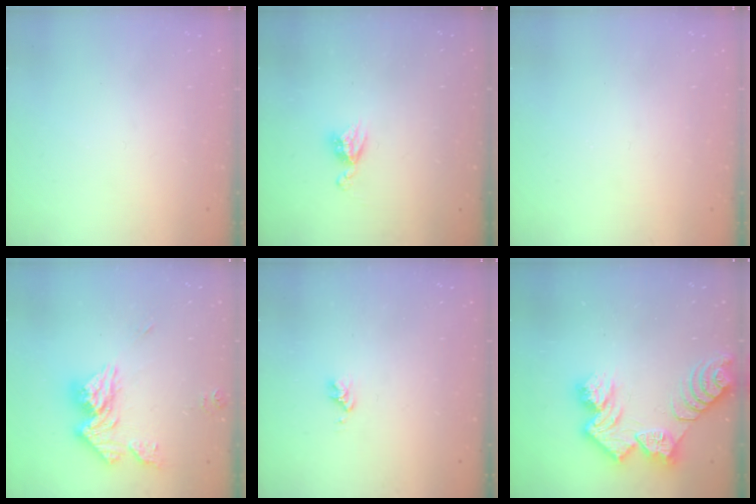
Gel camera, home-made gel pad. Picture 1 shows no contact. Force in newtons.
{"total": 5.3, "press": 5.3, "slide": 0.5}
{"total": 0.5, "press": 0.5, "slide": 0.1}
{"total": 14.8, "press": 14.7, "slide": 1.6}
{"total": 2.8, "press": 2.8, "slide": 0.3}
{"total": 12.5, "press": 12.5, "slide": 1.1}